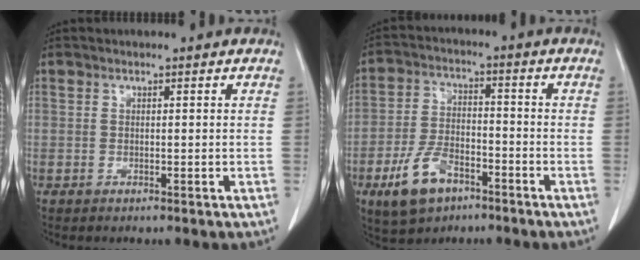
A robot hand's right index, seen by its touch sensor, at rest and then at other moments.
{"total": 9.1, "force": [-5.2, 4.9, 5.6], "torque": [-0.120, 0.001, -0.093]}